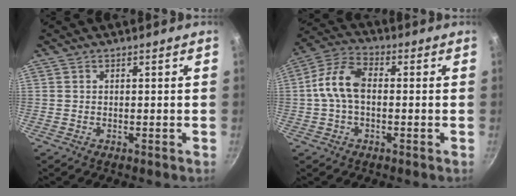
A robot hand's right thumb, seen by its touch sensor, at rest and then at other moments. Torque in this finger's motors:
{"motor_torque": [2.50, 2.39, 1.24, -0.72, 0.43]}